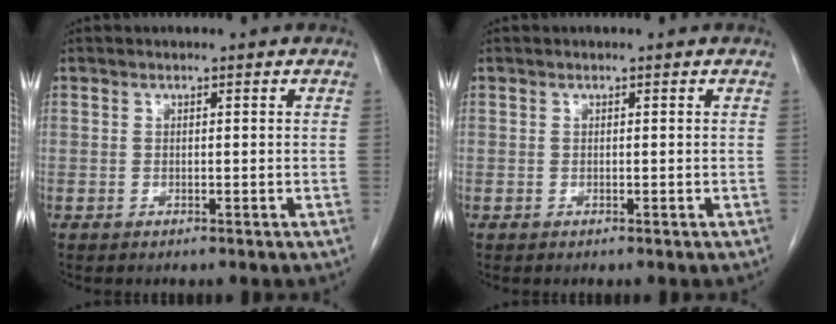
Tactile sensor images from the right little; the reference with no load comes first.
{"total": 0.0}